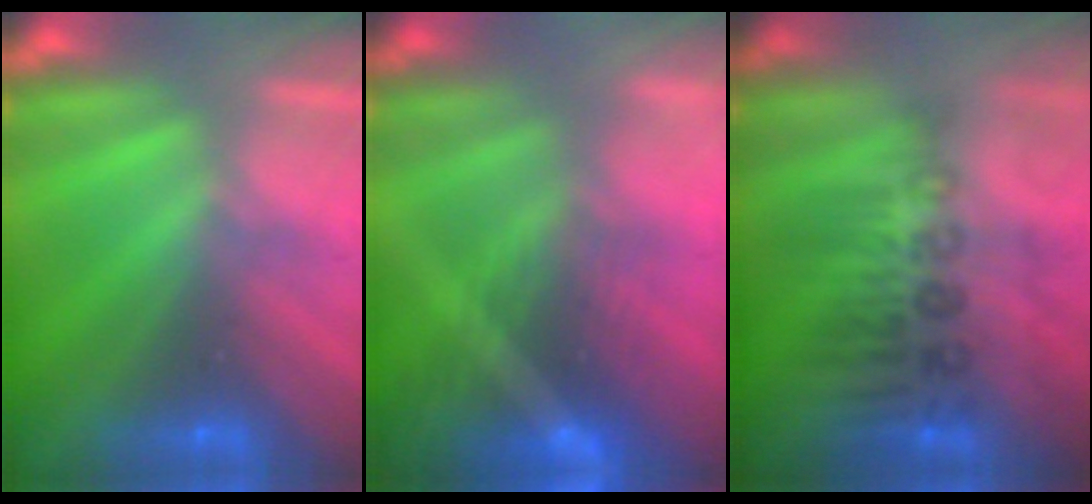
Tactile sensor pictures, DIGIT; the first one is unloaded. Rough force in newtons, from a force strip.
{"total": 8.3}
{"total": 2.9}